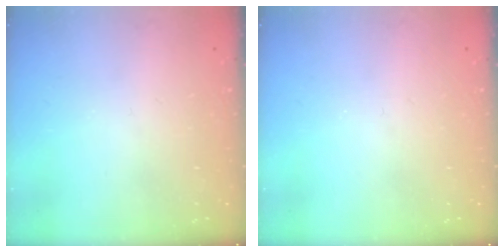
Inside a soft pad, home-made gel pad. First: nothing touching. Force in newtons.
{"total": 0.0}